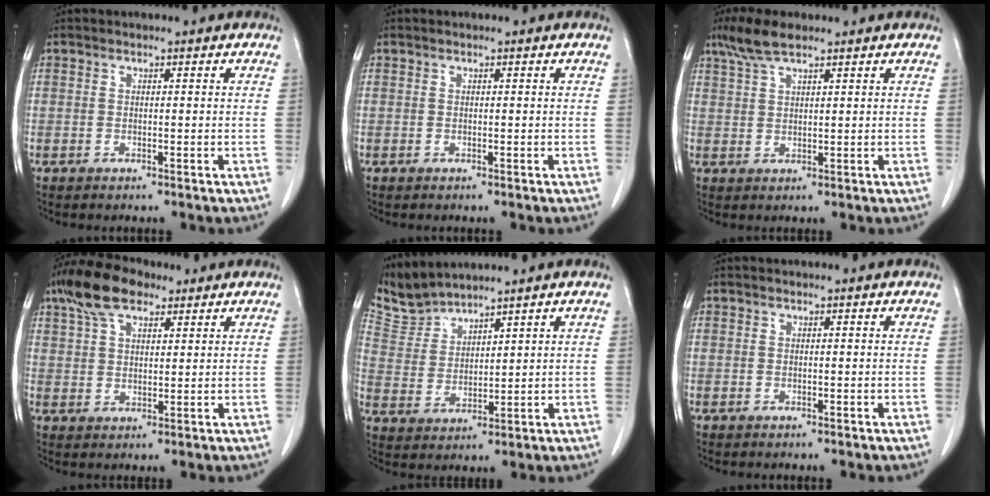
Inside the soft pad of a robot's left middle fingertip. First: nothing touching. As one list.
[{"total": 0.0}, {"total": 5.0, "force": [3.8, 1.0, 3.1], "torque": [-0.074, 0.013, 0.076]}, {"total": 8.5, "force": [5.6, 3.7, 5.2], "torque": [-0.106, 0.028, 0.106]}, {"total": 5.5, "force": [5.5, 0.1, -0.3], "torque": [-0.005, 0.005, 0.125]}, {"total": 0.0}]